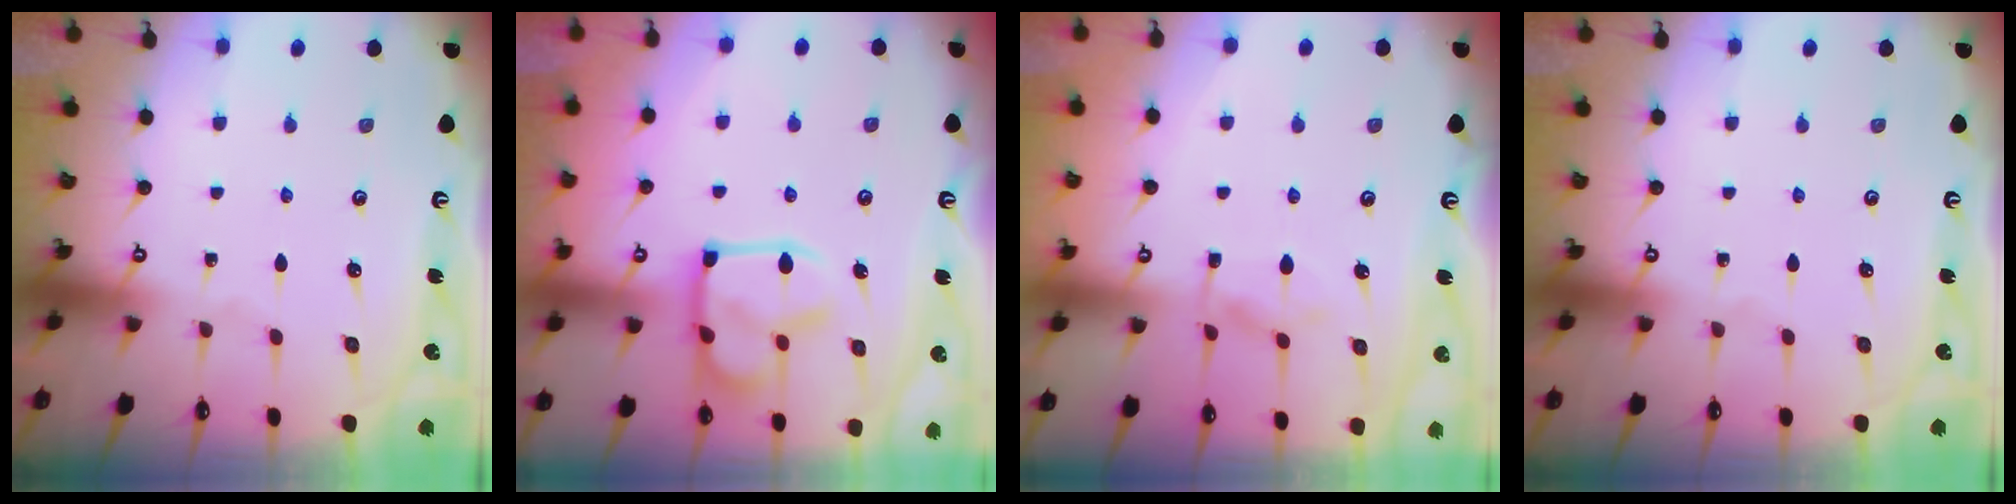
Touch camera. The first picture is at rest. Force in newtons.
{"total": 16.9, "press": 16.8, "slide": 1.2}
{"total": 2.9, "press": 2.6, "slide": 1.3}
{"total": 0.0}